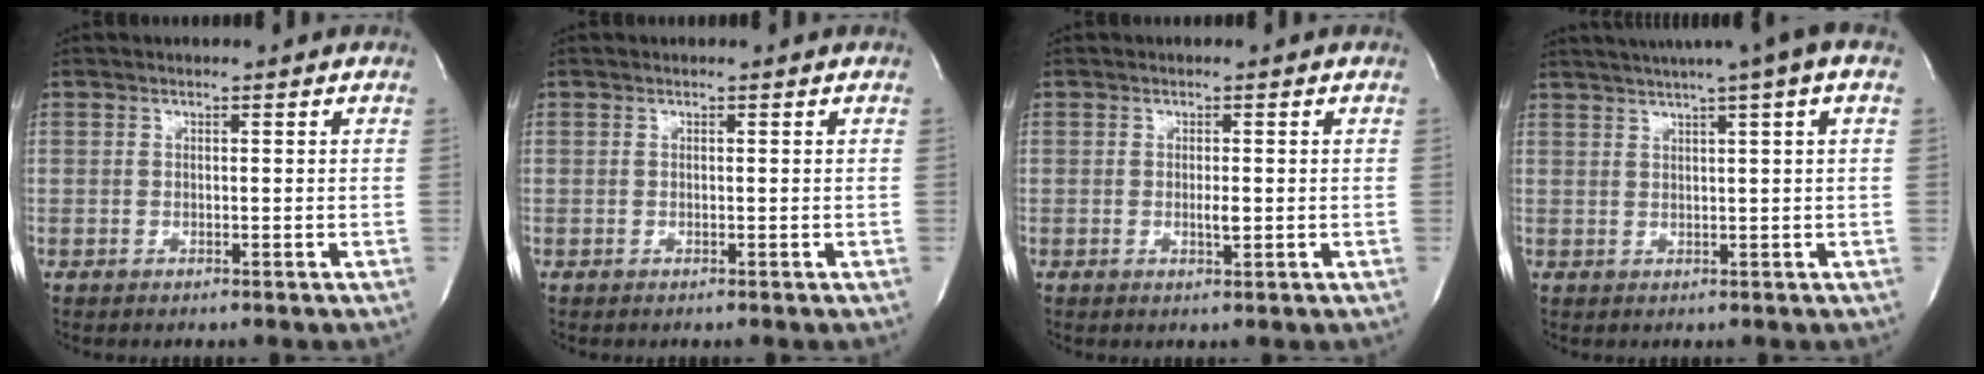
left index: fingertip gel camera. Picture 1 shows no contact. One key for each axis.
{"total": 0.0}
{"total": 1.4, "fx": -0.2, "fy": 0.3, "fz": 1.4, "tx": -0.023, "ty": -0.002, "tz": -0.003}
{"total": 9.7, "fx": 6.5, "fy": -0.6, "fz": 7.2, "tx": -0.119, "ty": 0.032, "tz": 0.083}